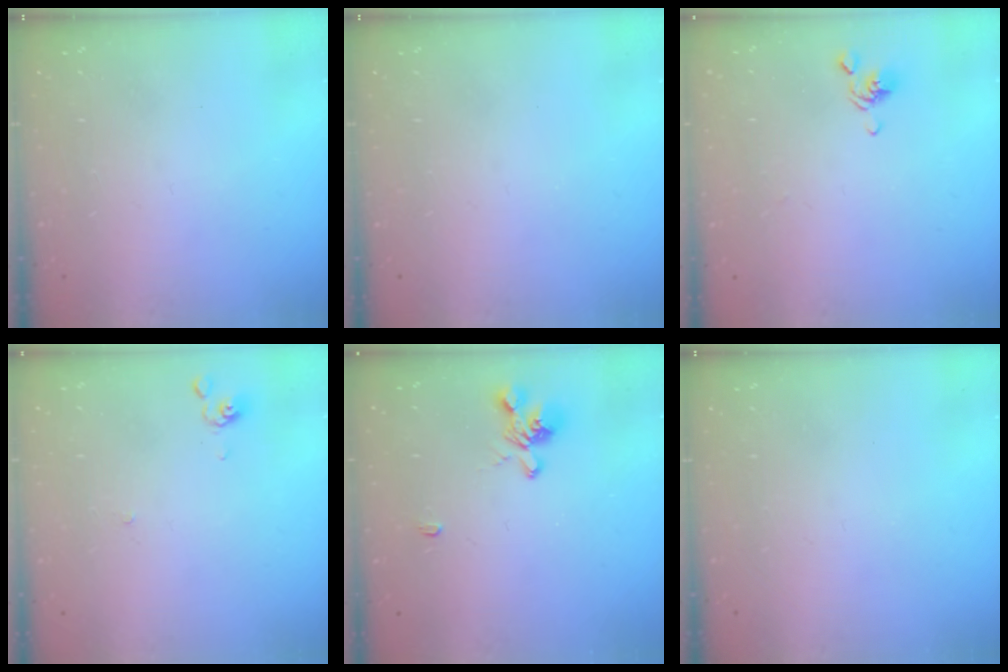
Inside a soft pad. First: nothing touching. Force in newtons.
{"total": 0.0}
{"total": 2.6, "press": 2.5, "slide": 0.4}
{"total": 1.0, "press": 1.0, "slide": 0.2}
{"total": 1.3, "press": 0.7, "slide": 1.1}
{"total": 0.0}